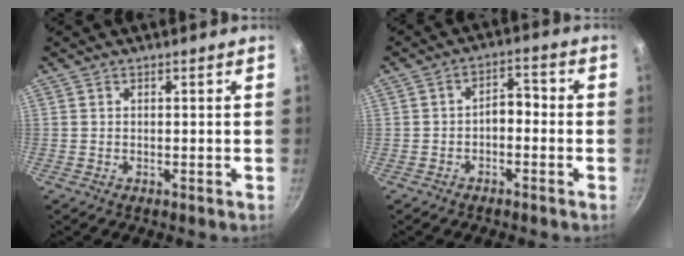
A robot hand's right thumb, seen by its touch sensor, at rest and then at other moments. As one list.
[{"total": 4.3, "force": [-1.3, 2.6, 3.1], "torque": [-0.029, 0.028, -0.025]}]